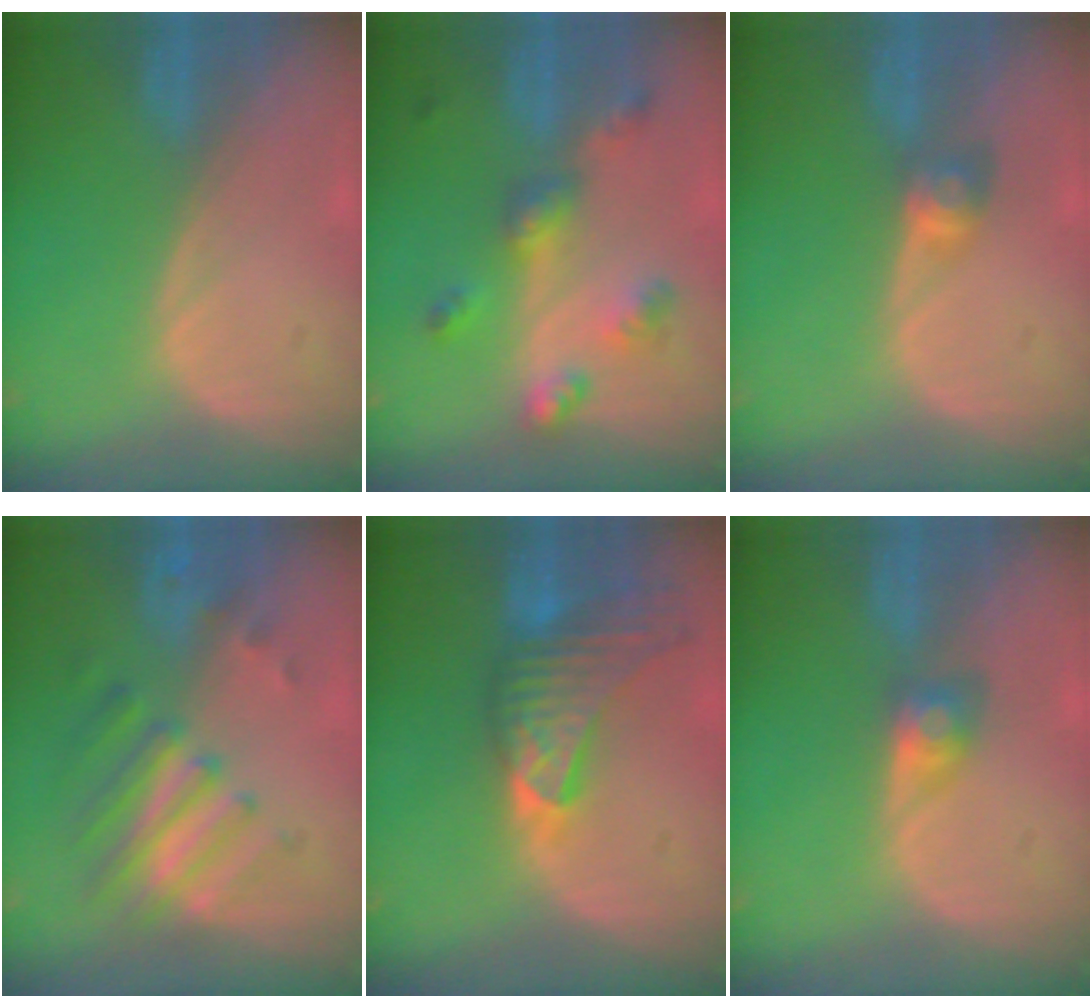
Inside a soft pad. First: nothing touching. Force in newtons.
{"total": 6.8, "press": 6.0, "slide": 3.3}
{"total": 2.9, "press": 2.5, "slide": 1.4}
{"total": 7.7, "press": 6.9, "slide": 3.4}
{"total": 9.0, "press": 8.4, "slide": 3.2}
{"total": 3.1, "press": 2.7, "slide": 1.4}